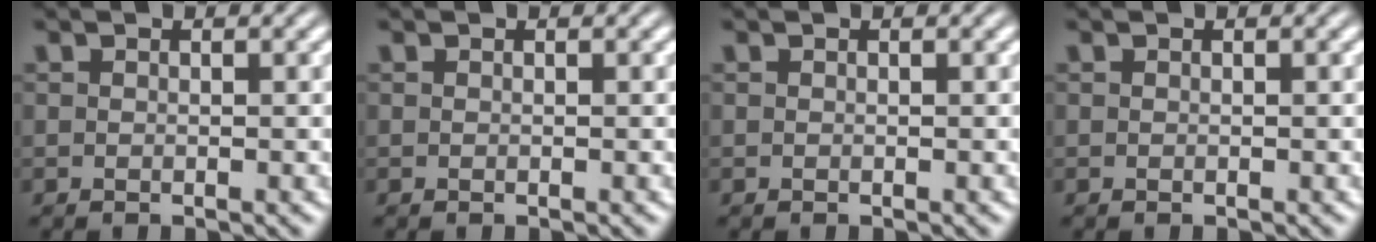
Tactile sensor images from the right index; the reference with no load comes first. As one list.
[{"total": 0.0}, {"total": 0.0}, {"total": 0.0}]